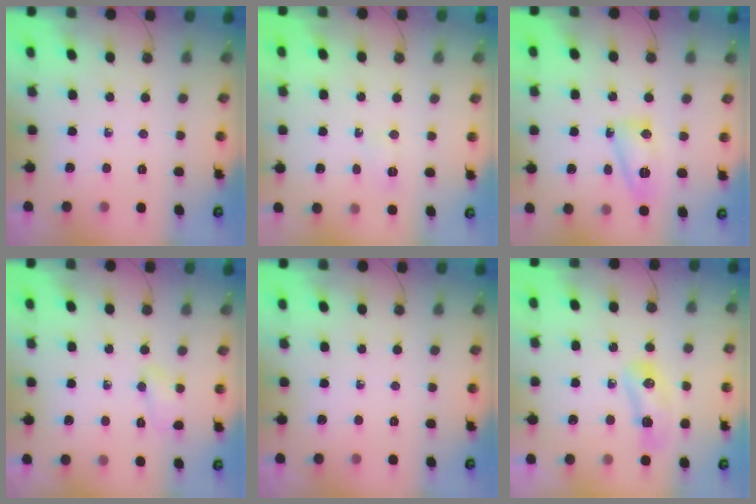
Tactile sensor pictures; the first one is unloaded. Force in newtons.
{"total": 3.4, "press": 3.3, "slide": 0.9}
{"total": 9.0, "press": 9.0, "slide": 0.5}
{"total": 3.9, "press": 3.9, "slide": 0.7}
{"total": 0.0}
{"total": 8.6, "press": 8.6, "slide": 1.0}